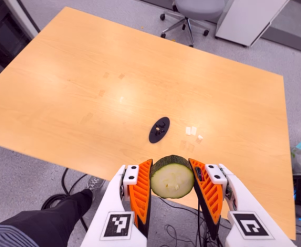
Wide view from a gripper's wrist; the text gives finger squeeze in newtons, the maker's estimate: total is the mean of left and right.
{"total": 10.4, "left": 9.9, "right": 10.8}